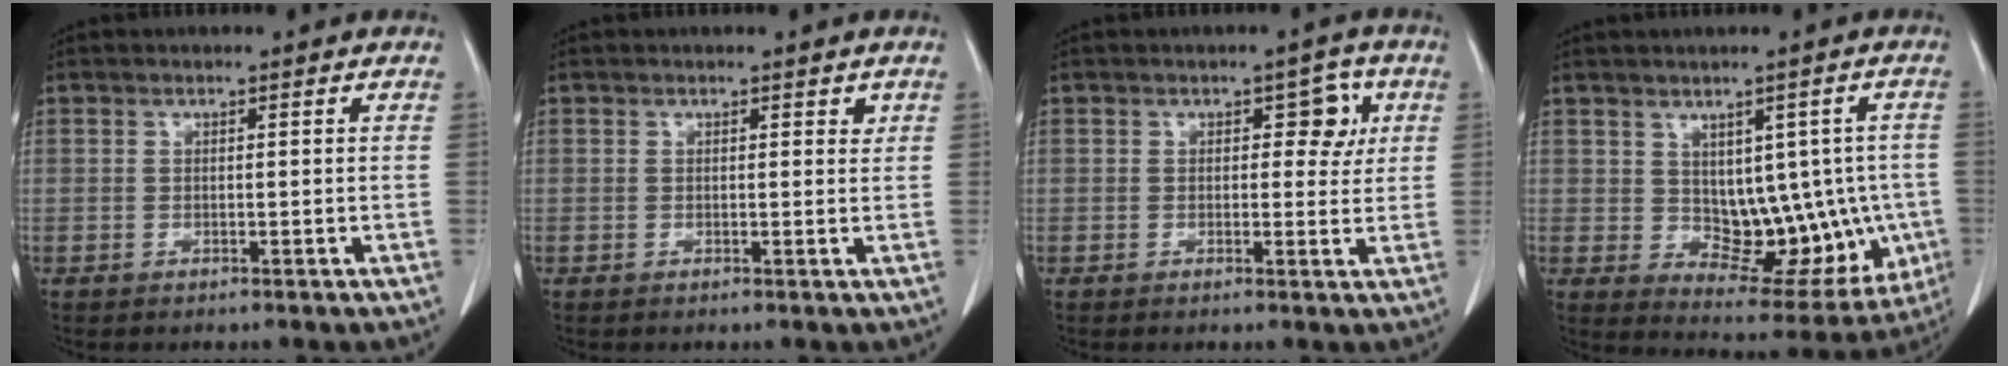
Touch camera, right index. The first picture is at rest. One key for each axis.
{"total": 0.9, "fx": 0.6, "fy": 0.5, "fz": 0.5, "tx": -0.002, "ty": -0.002, "tz": 0.003}
{"total": 4.0, "fx": 1.2, "fy": 2.3, "fz": 3.1, "tx": -0.030, "ty": 0.011, "tz": 0.015}
{"total": 12.9, "fx": -0.6, "fy": 7.3, "fz": 10.6, "tx": -0.112, "ty": 0.013, "tz": 0.020}